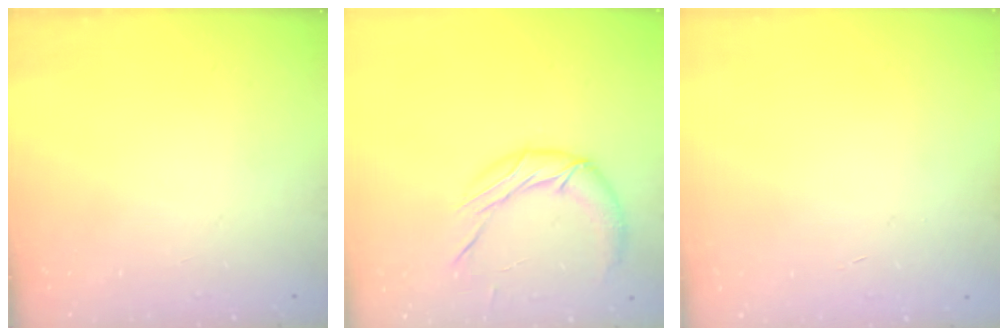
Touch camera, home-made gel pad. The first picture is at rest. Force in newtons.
{"total": 12.0, "press": 11.9, "slide": 0.7}
{"total": 0.6, "press": 0.5, "slide": 0.2}